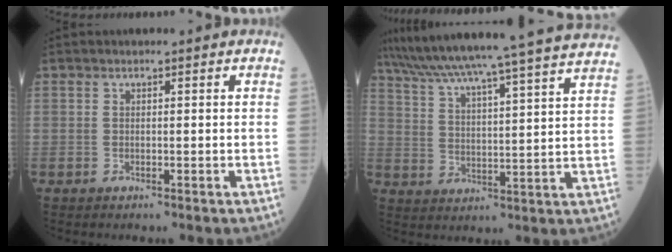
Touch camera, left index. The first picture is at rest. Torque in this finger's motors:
{"motor_torque": [0.99, -1.14, 0.50, 0.17]}